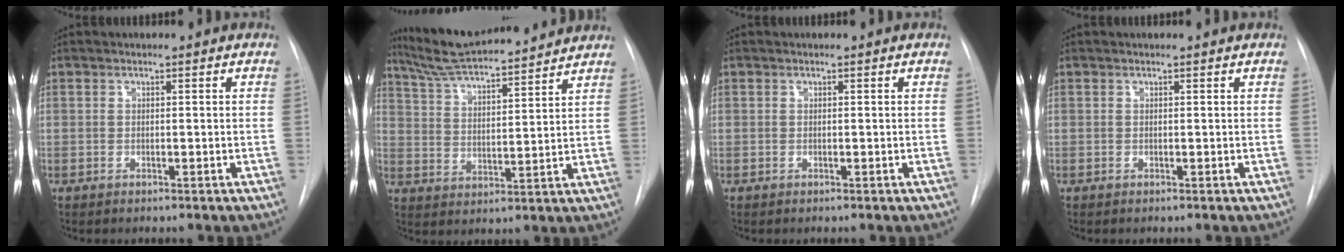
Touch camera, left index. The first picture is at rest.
{"total": 15.5, "force": [14.2, 1.0, 6.2], "torque": [-0.115, 0.015, 0.233]}
{"total": 0.0}
{"total": 0.0}